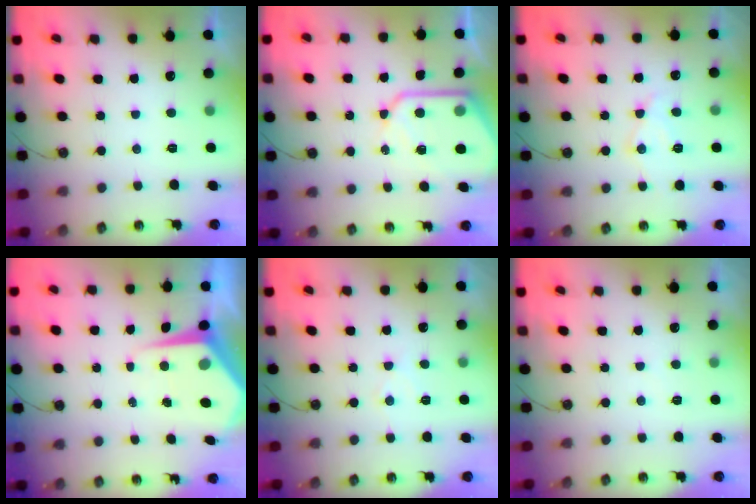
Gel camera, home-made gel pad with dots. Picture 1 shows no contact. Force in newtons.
{"total": 13.5, "press": 13.4, "slide": 1.3}
{"total": 11.0, "press": 10.9, "slide": 0.7}
{"total": 7.2, "press": 7.2, "slide": 0.3}
{"total": 5.5, "press": 5.4, "slide": 0.8}
{"total": 2.6, "press": 2.6, "slide": 0.4}